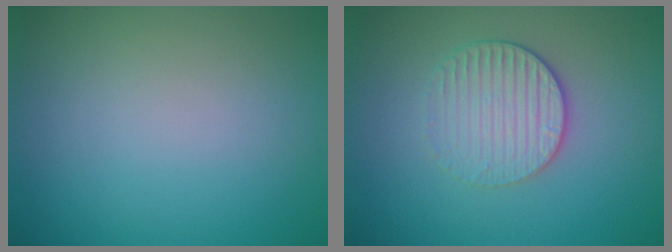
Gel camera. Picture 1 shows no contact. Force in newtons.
{"total": 3.3, "press": 2.6, "slide": 1.9}